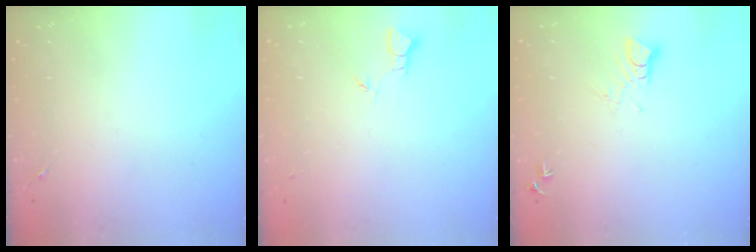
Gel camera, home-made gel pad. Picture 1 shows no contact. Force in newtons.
{"total": 2.4, "press": 2.4, "slide": 0.2}
{"total": 4.7, "press": 4.7, "slide": 0.3}